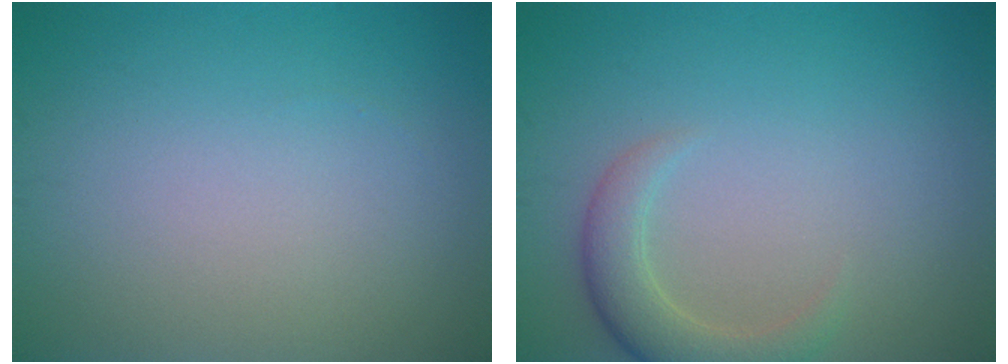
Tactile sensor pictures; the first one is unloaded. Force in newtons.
{"total": 3.2, "press": 3.2, "slide": 0.3}